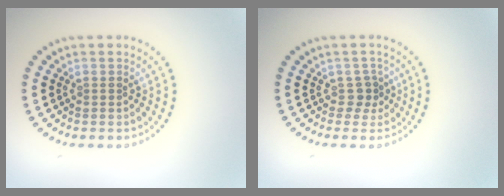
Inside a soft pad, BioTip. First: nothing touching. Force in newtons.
{"total": 1.5, "press": 1.0, "slide": 1.1}